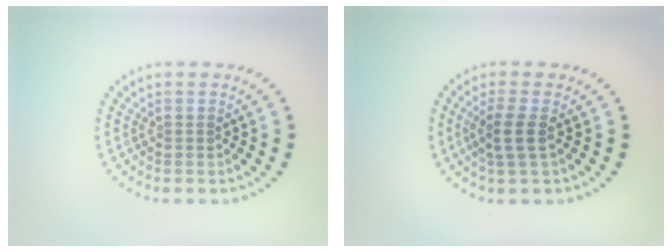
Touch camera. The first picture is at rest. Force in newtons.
{"total": 2.2, "press": 1.9, "slide": 1.2}